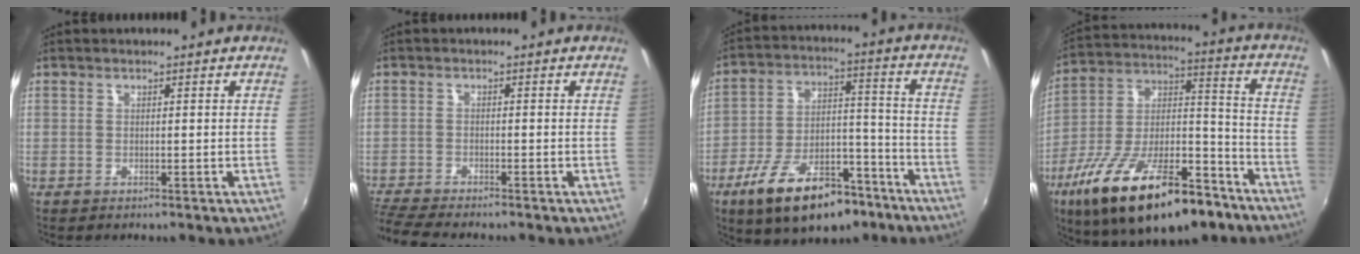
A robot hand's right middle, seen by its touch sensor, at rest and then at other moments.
{"total": 7.0, "force": [-6.4, 0.2, 2.8], "torque": [-0.081, -0.029, -0.114]}
{"total": 18.9, "force": [-11.9, 8.6, 11.9], "torque": [-0.219, 0.000, -0.178]}
{"total": 26.4, "force": [-15.9, 10.2, 18.5], "torque": [-0.321, -0.020, -0.250]}